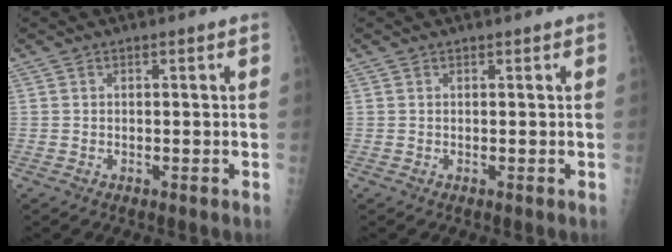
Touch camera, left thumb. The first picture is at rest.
{"total": 0.0}